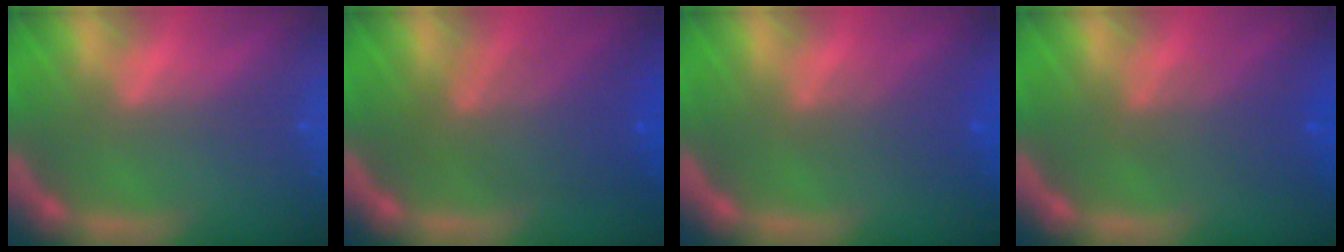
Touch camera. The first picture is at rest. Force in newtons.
{"total": 6.0}
{"total": 3.0}
{"total": 3.5}